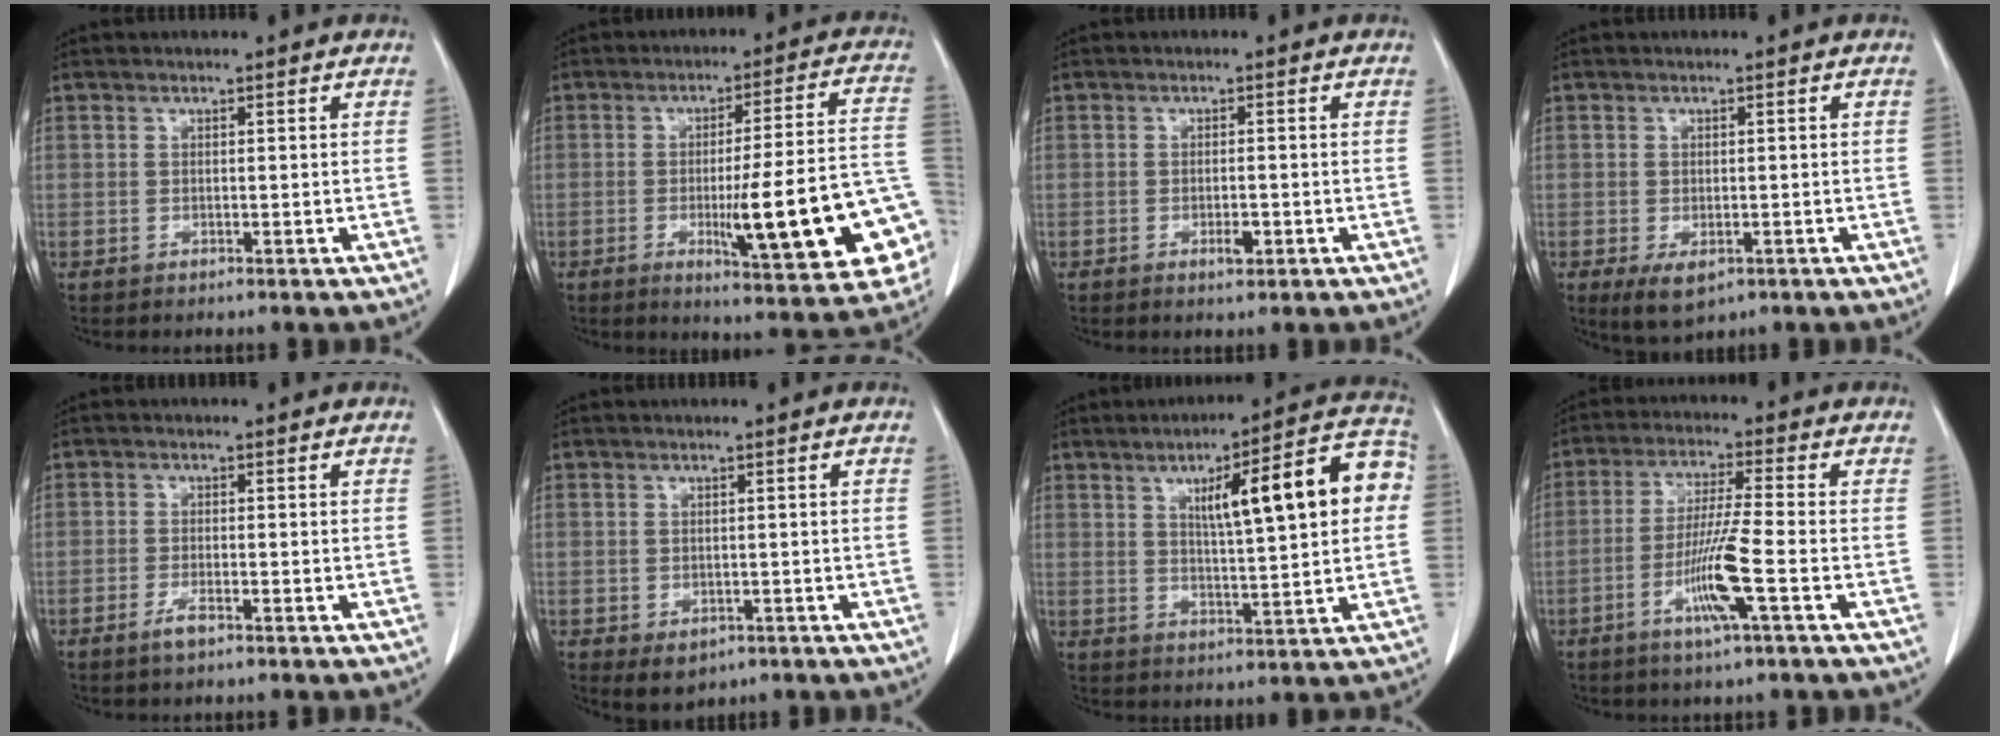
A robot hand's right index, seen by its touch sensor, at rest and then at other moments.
{"total": 19.1, "force": [-4.9, 2.0, 18.3], "torque": [-0.179, 0.014, -0.056]}
{"total": 1.9, "force": [-0.8, 0.6, 1.6], "torque": [-0.028, -0.001, -0.010]}
{"total": 4.6, "force": [-2.2, 2.3, 3.3], "torque": [-0.051, -0.009, -0.027]}
{"total": 2.0, "force": [-1.3, 0.3, 1.4], "torque": [-0.030, -0.001, -0.025]}
{"total": 3.1, "force": [-1.4, 2.1, 1.7], "torque": [-0.022, -0.003, -0.008]}
{"total": 15.5, "force": [3.6, 2.6, 14.9], "torque": [-0.202, 0.032, 0.050]}
{"total": 8.7, "force": [-3.2, -0.6, 8.1], "torque": [-0.158, -0.011, -0.063]}